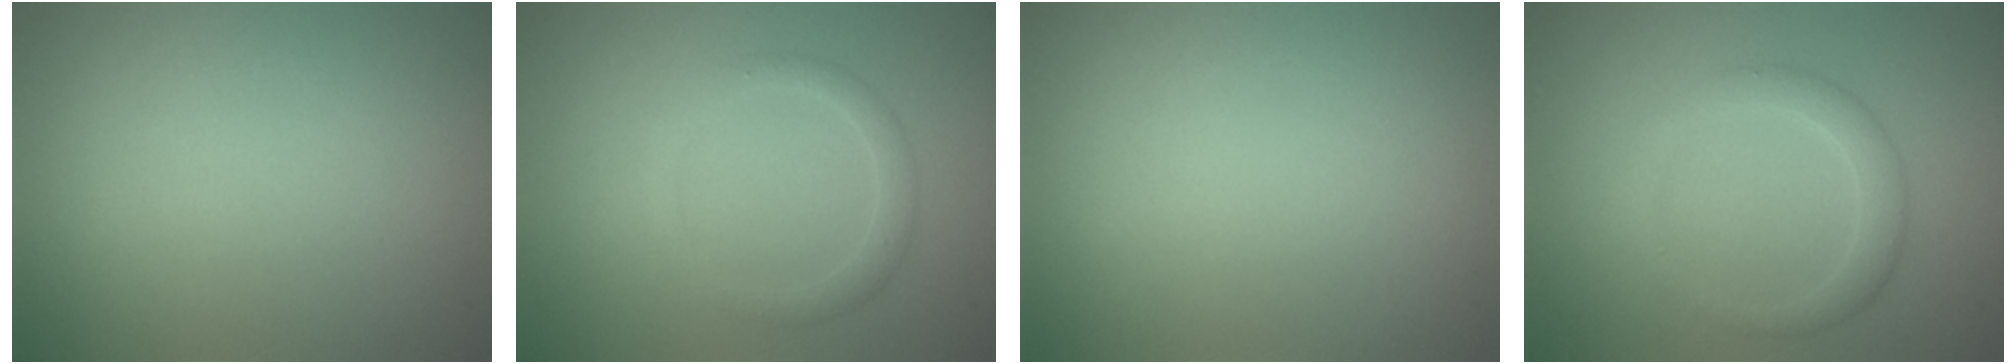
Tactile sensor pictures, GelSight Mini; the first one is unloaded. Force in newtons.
{"total": 1.6, "press": 1.6, "slide": 0.1}
{"total": 0.0}
{"total": 2.1, "press": 2.1, "slide": 0.1}